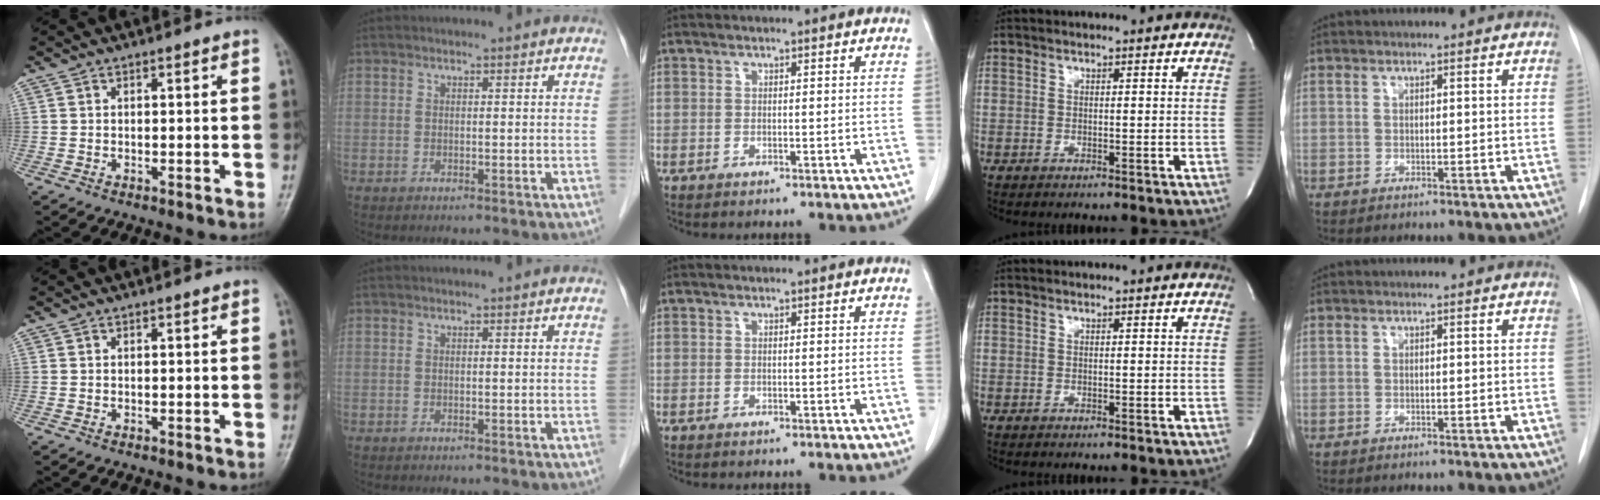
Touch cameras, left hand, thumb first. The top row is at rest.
{}